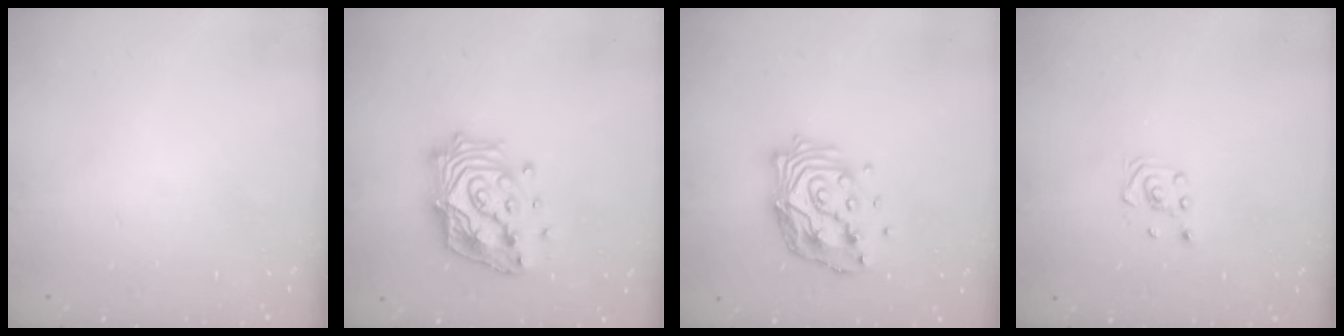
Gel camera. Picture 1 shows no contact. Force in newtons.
{"total": 18.8, "press": 18.7, "slide": 1.6}
{"total": 14.3, "press": 14.2, "slide": 1.4}
{"total": 2.6, "press": 2.4, "slide": 1.0}